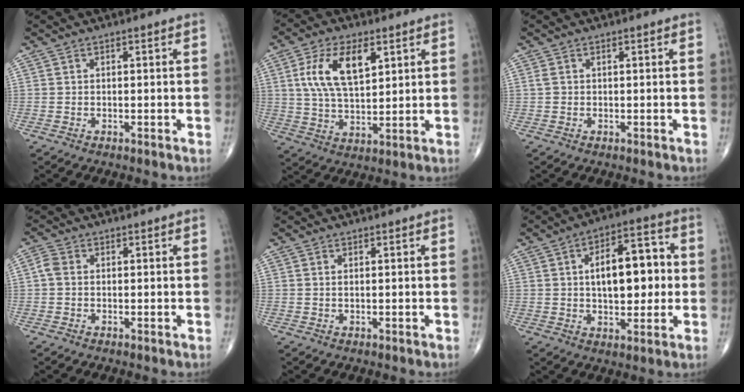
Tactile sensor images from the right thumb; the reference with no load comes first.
{"total": 12.1, "force": [4.3, 5.8, 9.7], "torque": [-0.177, -0.011, 0.083]}
{"total": 0.9, "force": [0.3, 0.6, 0.6], "torque": [-0.016, 0.008, 0.010]}
{"total": 2.1, "force": [0.0, 1.6, 1.4], "torque": [-0.026, 0.005, -0.006]}
{"total": 0.6, "force": [0.2, 0.2, 0.5], "torque": [-0.014, 0.002, 0.005]}
{"total": 14.3, "force": [1.4, 7.3, 12.2], "torque": [-0.155, 0.019, 0.021]}